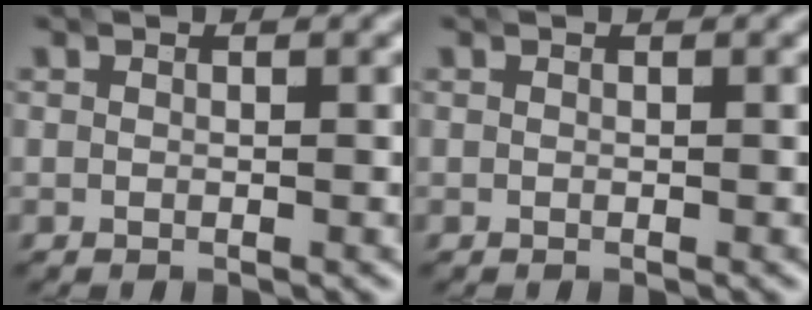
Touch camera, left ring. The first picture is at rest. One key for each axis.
{"total": 0.0}